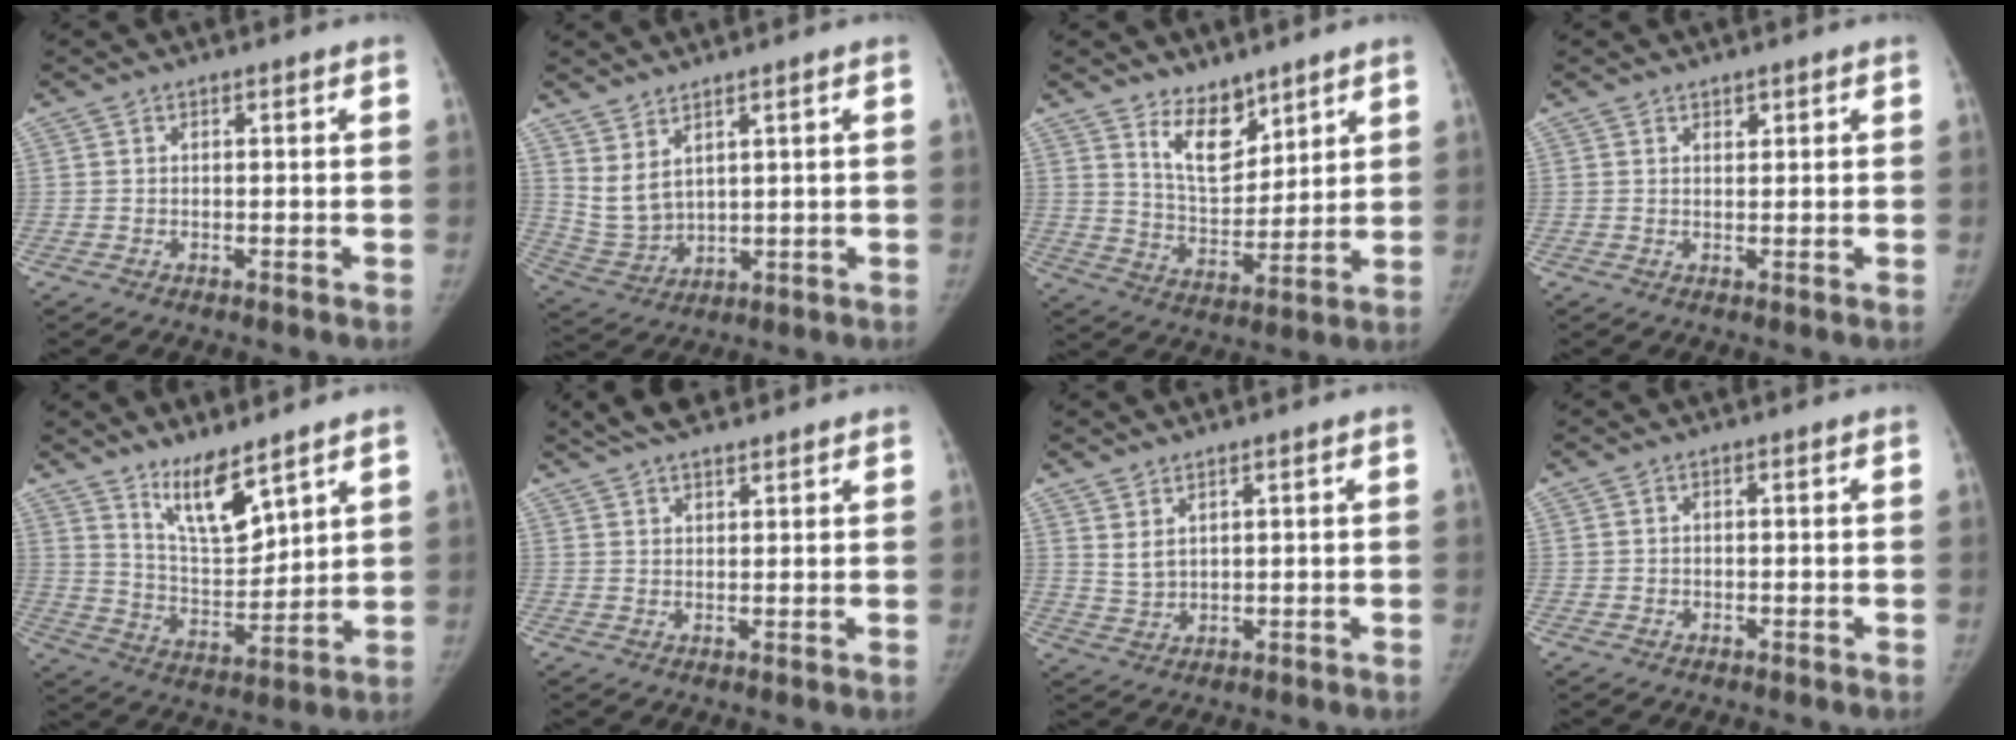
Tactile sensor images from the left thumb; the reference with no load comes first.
{"total": 6.4, "force": [3.7, 3.2, 4.1], "torque": [-0.071, -0.028, 0.092]}
{"total": 9.7, "force": [6.6, 4.9, 5.0], "torque": [-0.055, -0.059, 0.125]}
{"total": 1.3, "force": [0.8, 0.8, 0.6], "torque": [0.000, -0.004, 0.012]}
{"total": 10.6, "force": [7.7, 3.0, 6.7], "torque": [-0.101, -0.068, 0.154]}
{"total": 8.4, "force": [6.7, 2.7, 4.2], "torque": [-0.056, 0.004, 0.117]}
{"total": 3.1, "force": [2.0, 1.6, 1.9], "torque": [-0.031, -0.016, 0.047]}
{"total": 0.6, "force": [-0.1, 0.6, -0.1], "torque": [0.005, 0.004, -0.004]}